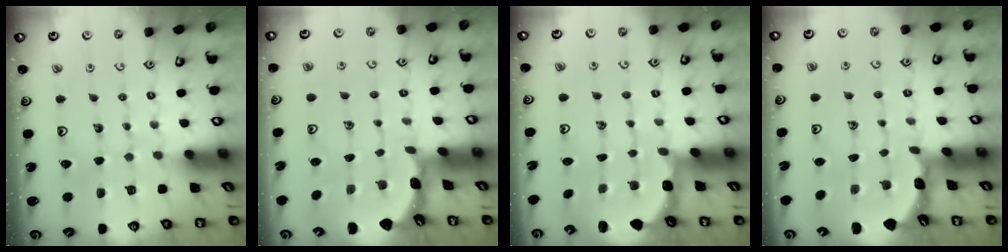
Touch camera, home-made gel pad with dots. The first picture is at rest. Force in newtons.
{"total": 1.7, "press": 1.7, "slide": 0.1}
{"total": 2.7, "press": 2.3, "slide": 1.4}
{"total": 1.6, "press": 1.6, "slide": 0.1}